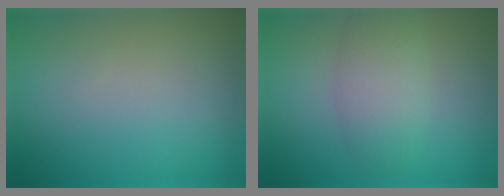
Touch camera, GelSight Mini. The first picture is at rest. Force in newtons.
{"total": 3.6, "press": 3.6, "slide": 0.3}